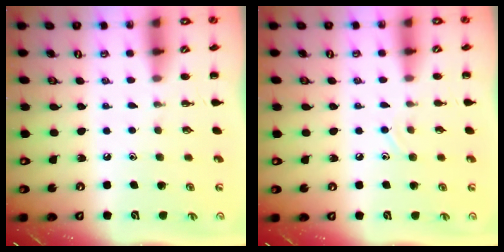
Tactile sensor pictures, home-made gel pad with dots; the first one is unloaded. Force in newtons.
{"total": 6.7, "press": 6.3, "slide": 2.3}